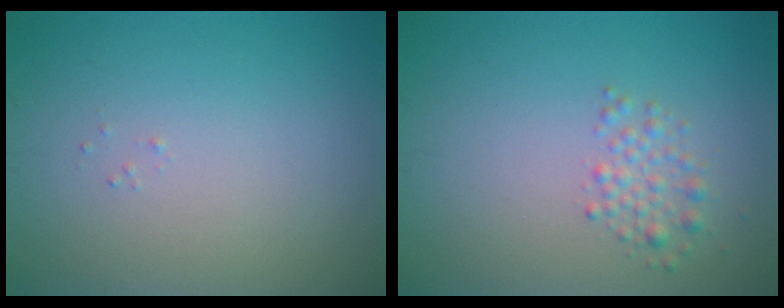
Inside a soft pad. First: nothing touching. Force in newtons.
{"total": 1.7, "press": 1.7, "slide": 0.1}